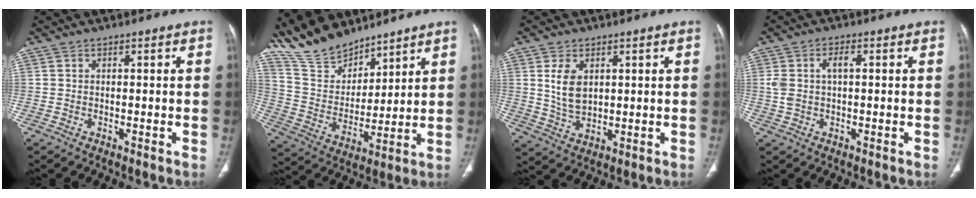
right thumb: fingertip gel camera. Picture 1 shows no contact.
{"total": 14.7, "force": [12.8, 5.7, 4.3], "torque": [-0.059, -0.060, 0.258]}
{"total": 6.7, "force": [1.9, 4.2, 4.9], "torque": [-0.080, -0.012, 0.049]}
{"total": 4.8, "force": [0.7, 2.5, 4.1], "torque": [-0.098, 0.017, 0.016]}